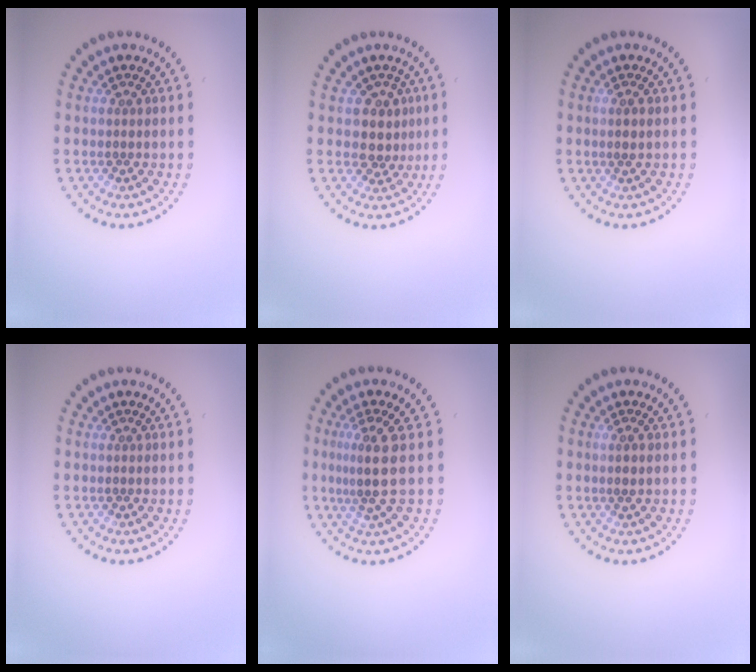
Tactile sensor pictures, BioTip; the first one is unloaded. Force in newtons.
{"total": 2.6, "press": 2.2, "slide": 1.4}
{"total": 0.6, "press": 0.5, "slide": 0.4}
{"total": 0.0}
{"total": 3.1, "press": 2.4, "slide": 2.0}
{"total": 0.6, "press": 0.5, "slide": 0.4}